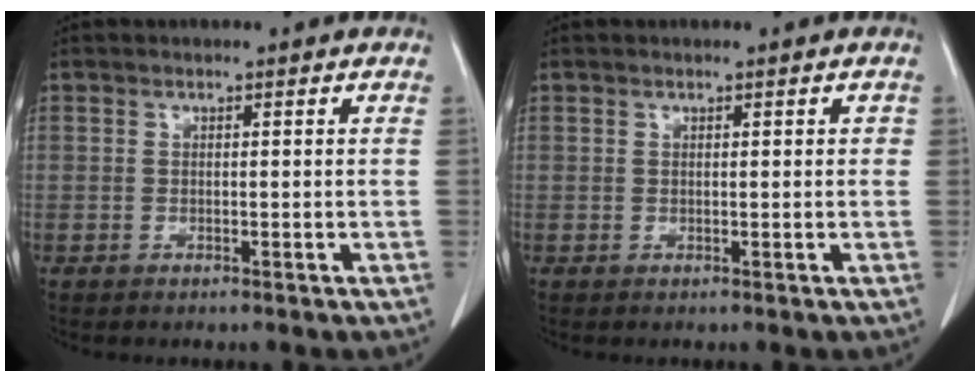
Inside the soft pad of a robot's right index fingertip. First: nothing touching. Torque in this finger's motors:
{"motor_torque": [-0.06, -0.15, 0.04, -0.01]}